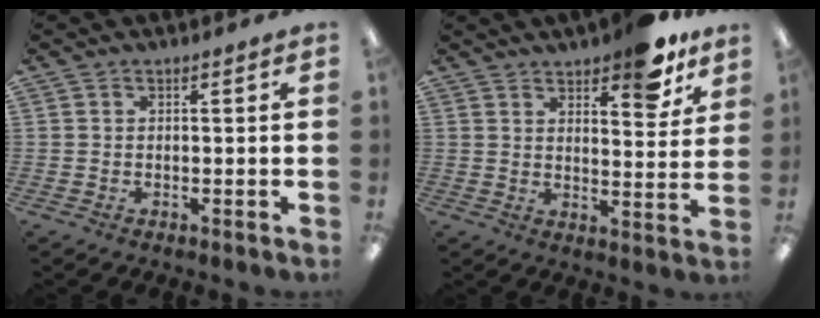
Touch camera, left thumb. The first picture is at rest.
{"total": 10.5, "force": [7.9, 3.8, 5.7], "torque": [-0.059, -0.046, 0.135]}